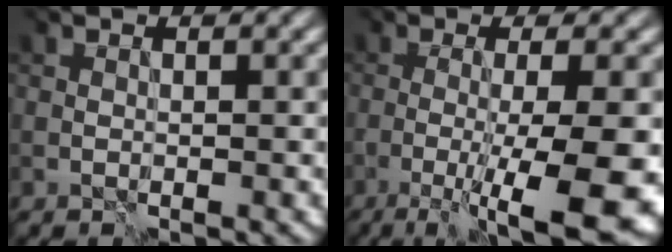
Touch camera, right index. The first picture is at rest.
{"total": 9.4, "force": [-3.0, 1.5, 8.8], "torque": [-0.118, -0.021, -0.042]}